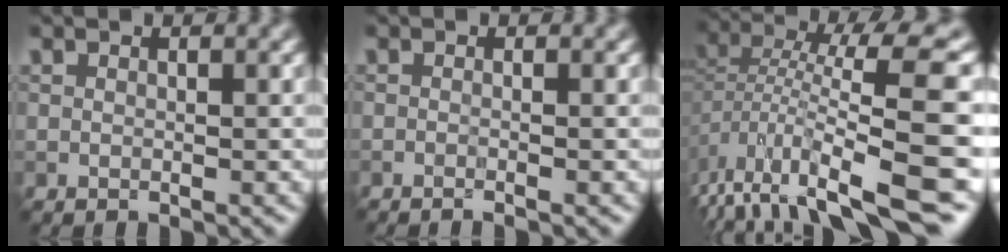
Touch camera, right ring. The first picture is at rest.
{"total": 1.2, "force": [-0.6, 0.4, 1.0], "torque": [-0.004, -0.006, -0.017]}
{"total": 9.2, "force": [-2.9, 2.5, 8.4], "torque": [-0.150, 0.027, -0.045]}